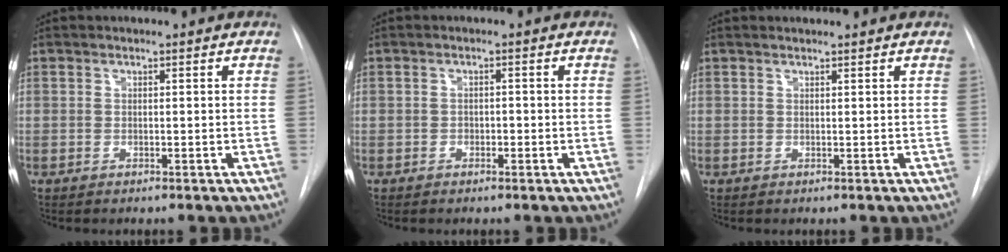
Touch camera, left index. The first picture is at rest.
{"total": 0.9, "force": [-0.4, 0.6, 0.5], "torque": [-0.004, 0.003, -0.007]}
{"total": 1.9, "force": [1.8, 0.0, 0.4], "torque": [-0.008, 0.016, 0.029]}